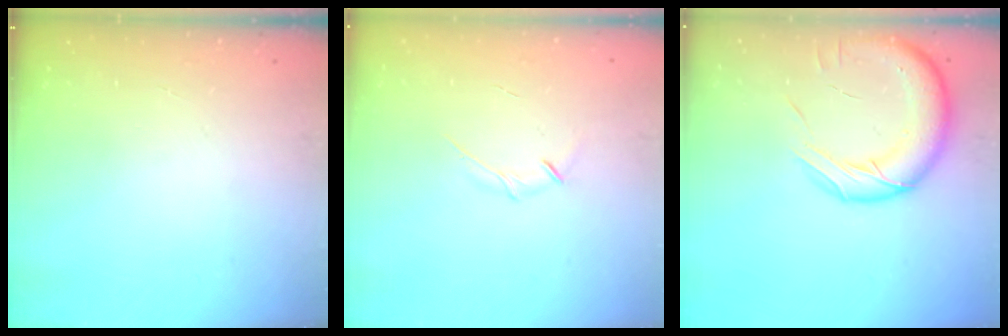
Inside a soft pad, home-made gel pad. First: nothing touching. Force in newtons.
{"total": 3.5, "press": 3.4, "slide": 0.8}
{"total": 16.1, "press": 15.8, "slide": 3.0}